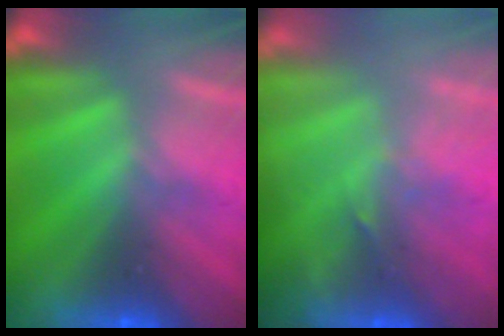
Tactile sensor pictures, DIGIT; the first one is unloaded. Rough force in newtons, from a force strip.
{"total": 2.9}